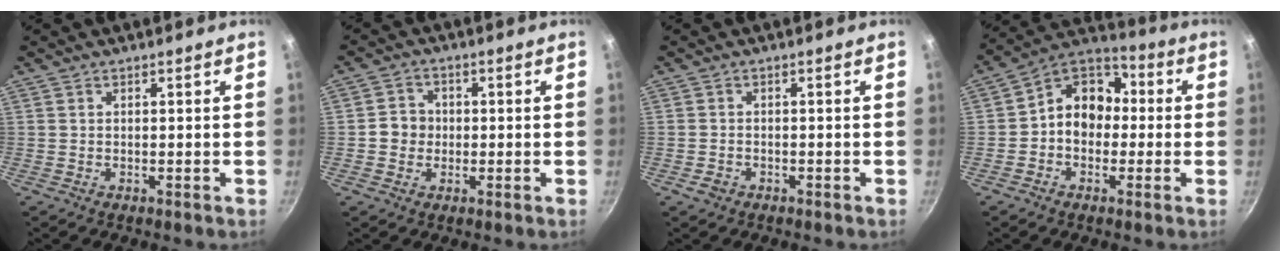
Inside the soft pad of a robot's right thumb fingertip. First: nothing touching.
{"total": 4.5, "force": [-0.4, 4.2, 1.6], "torque": [-0.001, 0.012, -0.015]}
{"total": 1.8, "force": [-1.1, 1.3, 0.7], "torque": [-0.014, 0.013, -0.017]}
{"total": 11.1, "force": [-0.6, 9.0, 6.5], "torque": [-0.056, 0.040, -0.036]}